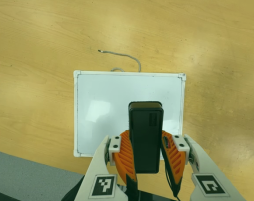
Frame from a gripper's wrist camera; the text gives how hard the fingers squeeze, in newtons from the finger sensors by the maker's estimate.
{"total": 9.0, "left": 7.6, "right": 10.5}